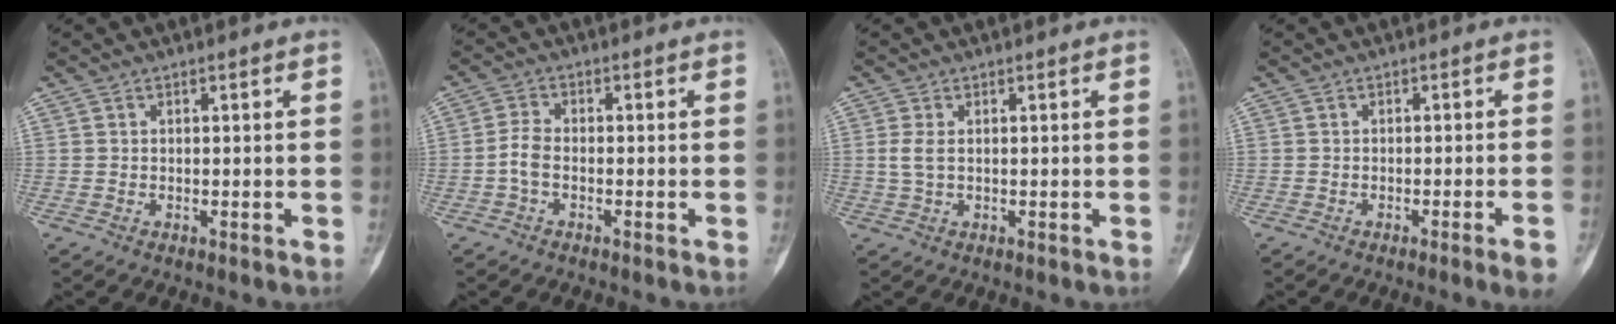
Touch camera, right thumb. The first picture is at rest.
{"total": 2.9, "force": [-1.0, 1.5, 2.3], "torque": [-0.052, 0.010, -0.027]}
{"total": 2.3, "force": [0.4, 1.2, 1.9], "torque": [-0.054, 0.003, 0.011]}
{"total": 4.0, "force": [-2.2, -0.3, 3.3], "torque": [-0.048, 0.005, -0.032]}